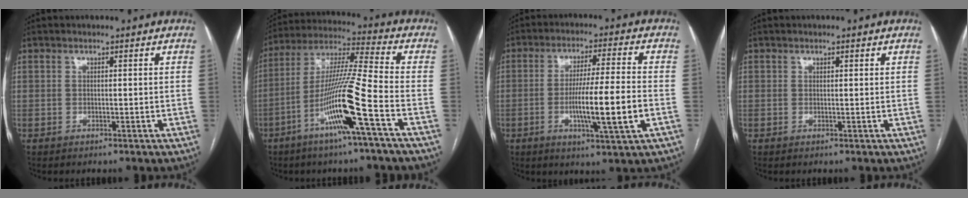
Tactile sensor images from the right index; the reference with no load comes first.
{"total": 14.4, "force": [-6.0, -1.2, 13.0], "torque": [-0.255, -0.002, -0.116]}
{"total": 11.5, "force": [-2.7, -0.2, 11.1], "torque": [-0.193, -0.010, -0.051]}
{"total": 0.5, "force": [0.3, 0.1, 0.4], "torque": [-0.010, 0.001, 0.005]}